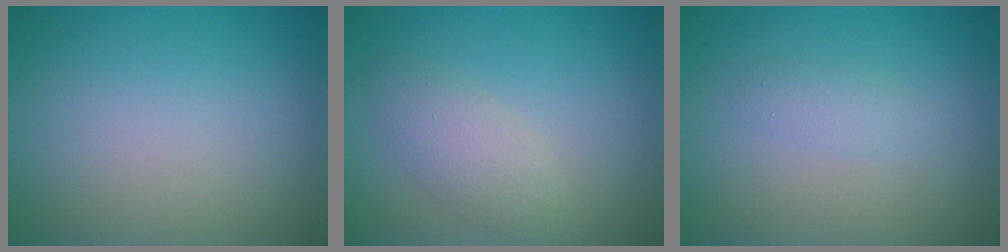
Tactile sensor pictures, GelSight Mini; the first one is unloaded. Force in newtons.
{"total": 2.6, "press": 2.6, "slide": 0.2}
{"total": 1.2, "press": 1.2, "slide": 0.1}